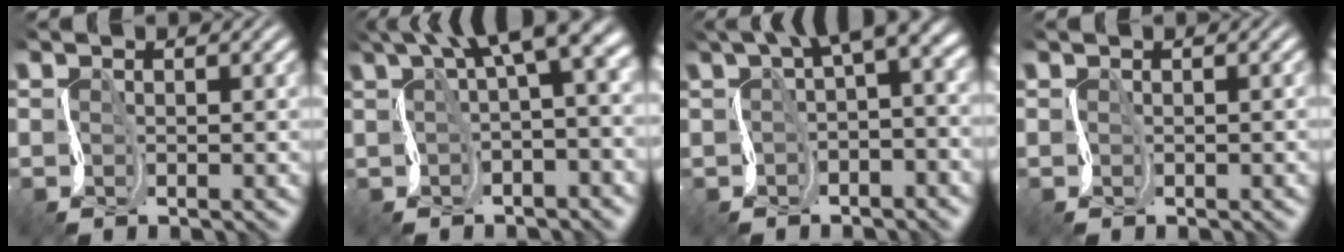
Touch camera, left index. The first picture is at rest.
{"total": 9.3, "force": [3.8, 3.0, 8.0], "torque": [-0.109, 0.024, 0.060]}
{"total": 7.3, "force": [1.8, 3.2, 6.3], "torque": [-0.082, 0.007, 0.023]}
{"total": 0.0}